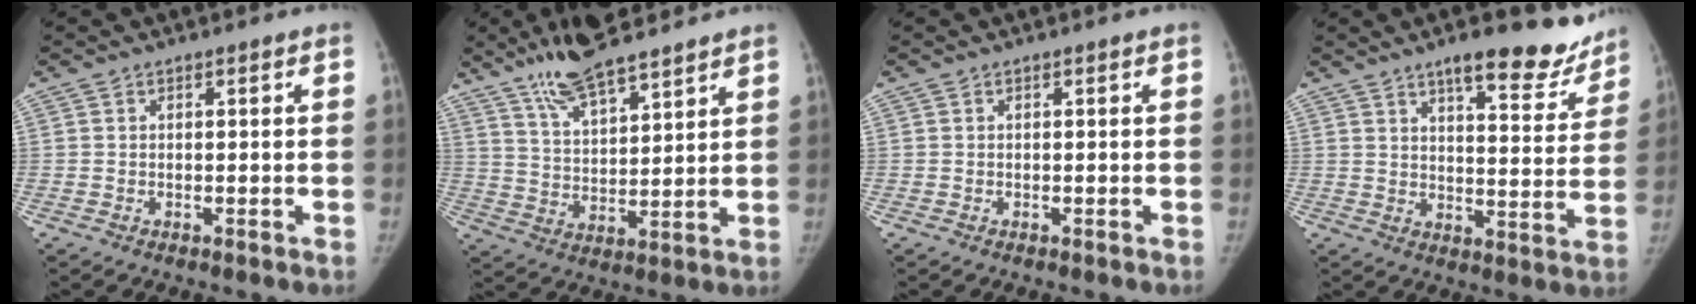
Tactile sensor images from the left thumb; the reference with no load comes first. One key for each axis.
{"total": 13.4, "fx": 10.5, "fy": 3.5, "fz": 7.6, "tx": -0.118, "ty": -0.046, "tz": 0.190}
{"total": 0.0}
{"total": 15.5, "fx": 12.1, "fy": 4.8, "fz": 8.5, "tx": -0.062, "ty": -0.075, "tz": 0.157}